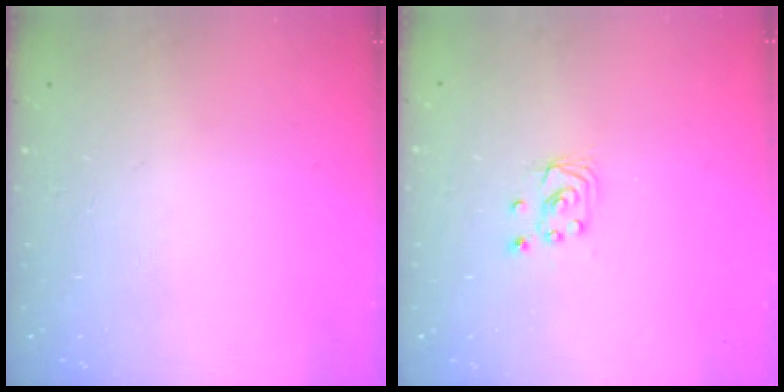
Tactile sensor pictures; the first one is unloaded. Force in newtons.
{"total": 2.7, "press": 2.7, "slide": 0.2}